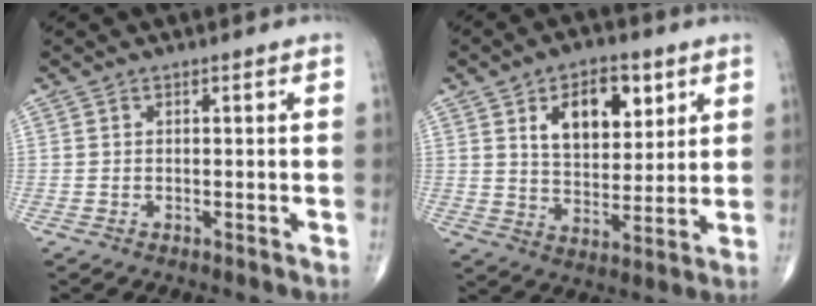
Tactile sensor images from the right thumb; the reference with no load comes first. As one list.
[{"total": 12.9, "force": [5.3, 7.5, 9.1], "torque": [-0.101, -0.026, 0.092]}]